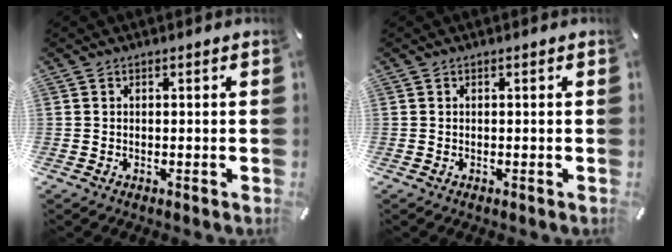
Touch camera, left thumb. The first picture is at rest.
{"total": 0.0}